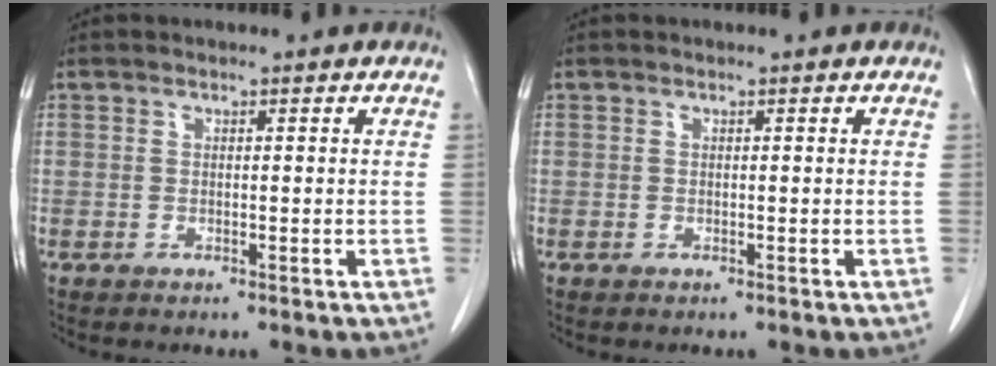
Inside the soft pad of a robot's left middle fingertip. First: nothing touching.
{"total": 0.0}